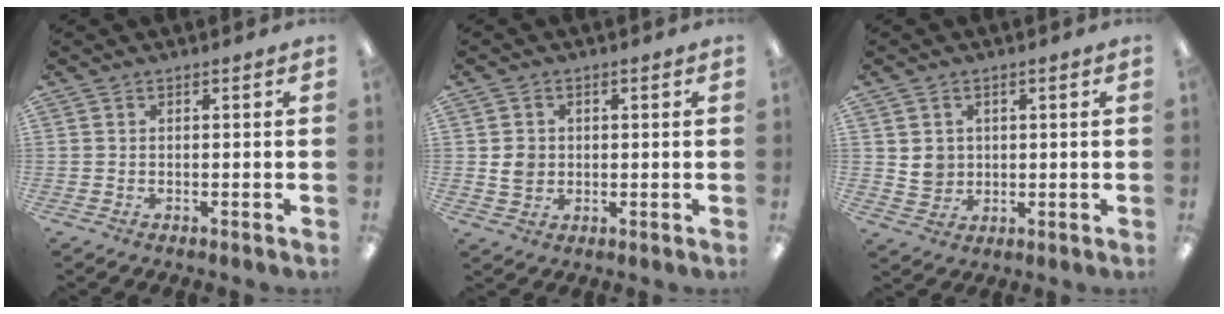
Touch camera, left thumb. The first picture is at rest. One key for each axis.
{"total": 4.0, "fx": 0.2, "fy": 3.7, "fz": 1.5, "tx": -0.018, "ty": 0.001, "tz": 0.001}
{"total": 4.7, "fx": 1.4, "fy": 4.4, "fz": 0.9, "tx": -0.005, "ty": 0.001, "tz": 0.024}